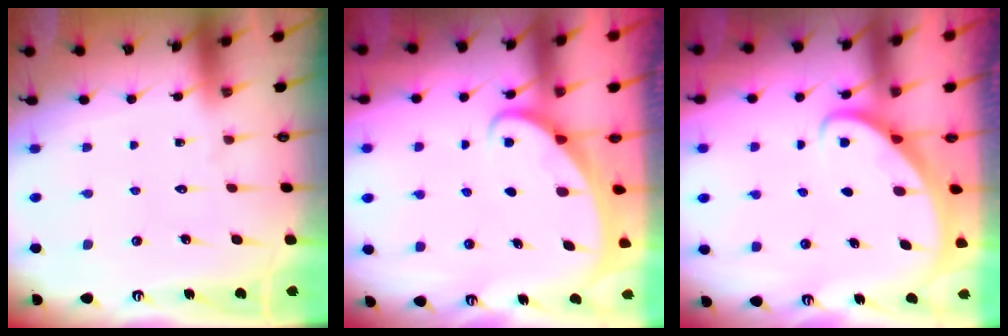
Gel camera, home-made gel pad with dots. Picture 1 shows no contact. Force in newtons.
{"total": 1.9, "press": 1.9, "slide": 0.2}
{"total": 2.7, "press": 2.7, "slide": 0.2}